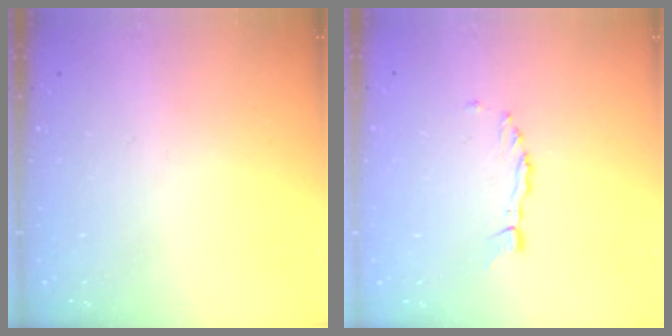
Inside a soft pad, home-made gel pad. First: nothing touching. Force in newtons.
{"total": 2.2, "press": 2.2, "slide": 0.3}